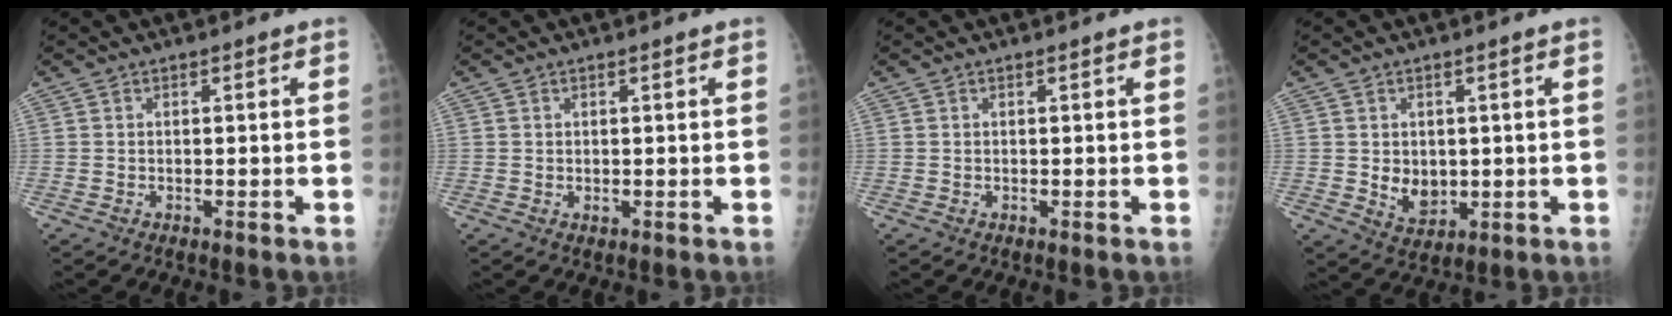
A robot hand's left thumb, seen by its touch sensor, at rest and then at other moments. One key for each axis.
{"total": 0.7, "fx": 0.1, "fy": 0.3, "fz": 0.7, "tx": -0.008, "ty": -0.001, "tz": 0.006}
{"total": 0.0}
{"total": 5.3, "fx": 0.2, "fy": 4.0, "fz": 3.4, "tx": -0.034, "ty": -0.011, "tz": 0.019}